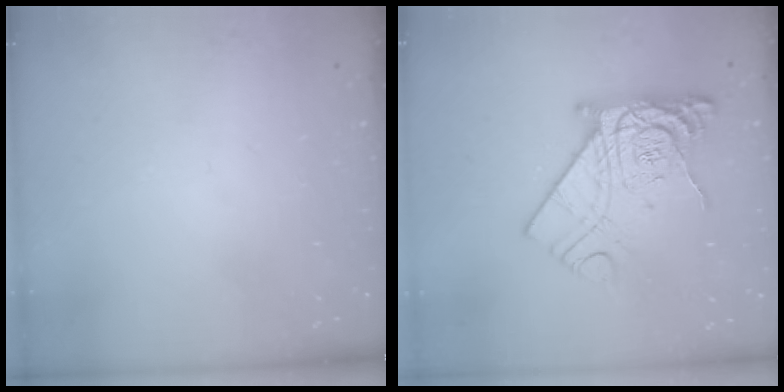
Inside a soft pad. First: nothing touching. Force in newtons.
{"total": 16.7, "press": 16.7, "slide": 1.5}